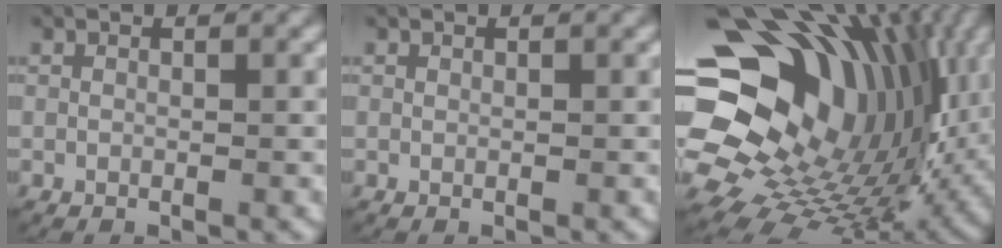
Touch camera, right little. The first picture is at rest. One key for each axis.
{"total": 0.0}
{"total": 25.8, "fx": 1.7, "fy": 18.6, "fz": 17.9, "tx": -0.307, "ty": -0.013, "tz": 0.025}